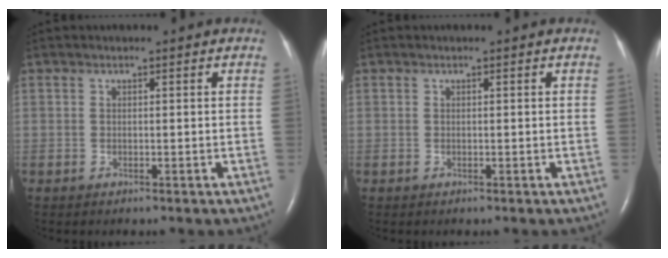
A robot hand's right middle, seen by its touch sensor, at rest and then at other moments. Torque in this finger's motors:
{"motor_torque": [0.00, 0.00, 0.00, 0.00]}